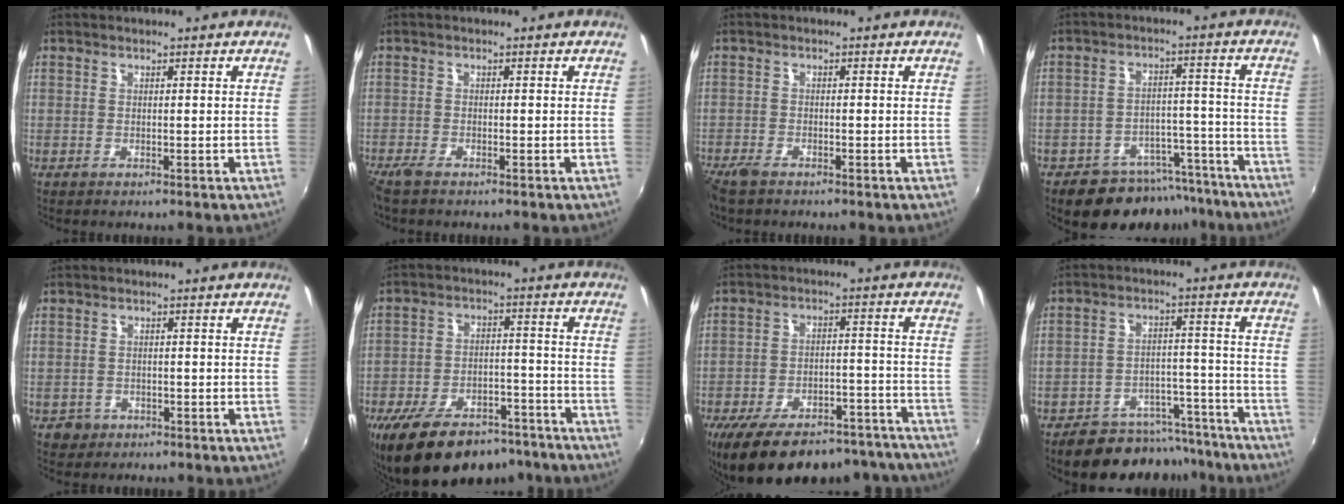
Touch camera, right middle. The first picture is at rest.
{"total": 2.6, "force": [-2.1, 0.5, 1.3], "torque": [-0.034, -0.011, -0.045]}
{"total": 3.6, "force": [-3.0, 1.2, 1.7], "torque": [-0.047, -0.014, -0.061]}
{"total": 13.4, "force": [-10.9, 6.7, 3.8], "torque": [-0.076, 0.031, -0.135]}
{"total": 2.6, "force": [-1.2, 2.2, 0.5], "torque": [-0.016, -0.002, -0.019]}
{"total": 20.6, "force": [-15.6, 9.1, 9.9], "torque": [-0.198, -0.006, -0.219]}
{"total": 25.7, "force": [-21.3, 9.4, 10.9], "torque": [-0.197, 0.010, -0.274]}
{"total": 14.4, "force": [-12.4, 6.1, 4.0], "torque": [-0.082, 0.032, -0.158]}